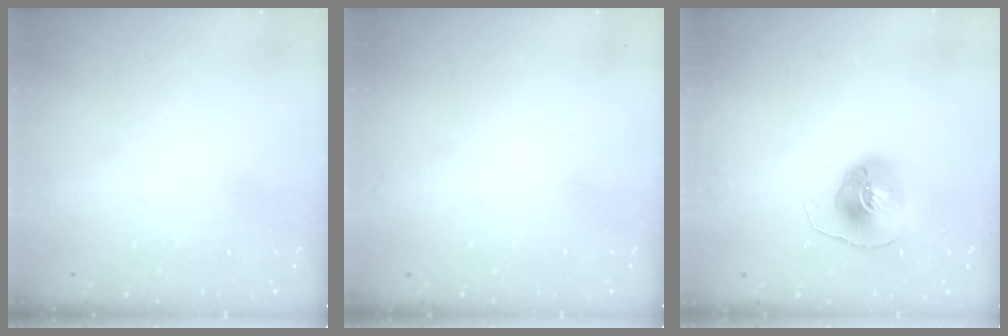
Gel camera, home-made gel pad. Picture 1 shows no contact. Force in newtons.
{"total": 0.0}
{"total": 9.6, "press": 9.6, "slide": 0.8}